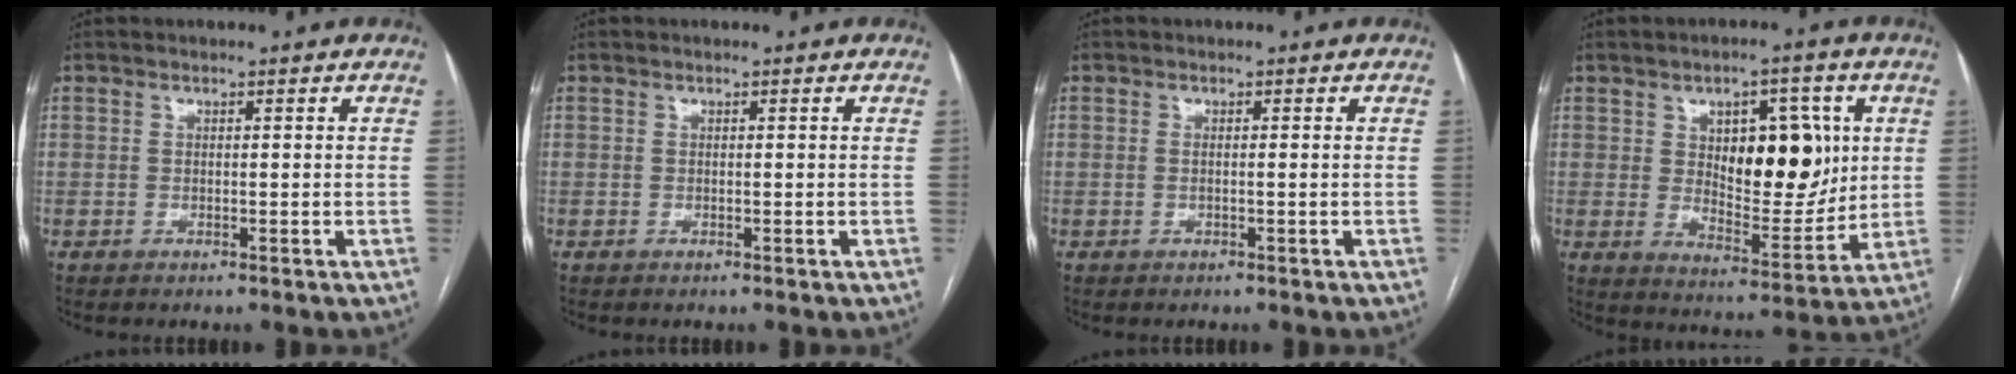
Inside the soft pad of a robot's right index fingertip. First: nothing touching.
{"total": 0.0}
{"total": 0.7, "force": [0.0, -0.1, 0.6], "torque": [-0.013, 0.001, 0.003]}
{"total": 12.8, "force": [3.2, 5.9, 10.8], "torque": [-0.153, 0.005, 0.060]}